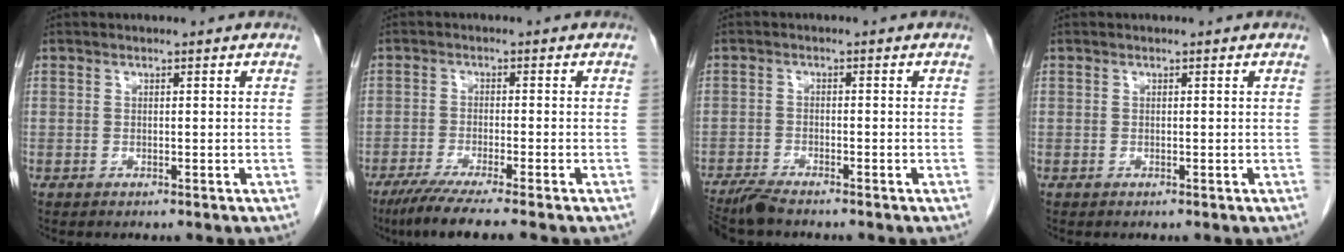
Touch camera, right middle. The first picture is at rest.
{"total": 7.4, "force": [-5.8, -0.7, 4.6], "torque": [-0.069, -0.020, -0.097]}
{"total": 4.5, "force": [-4.0, 0.3, 2.0], "torque": [-0.036, -0.016, -0.074]}
{"total": 0.0}